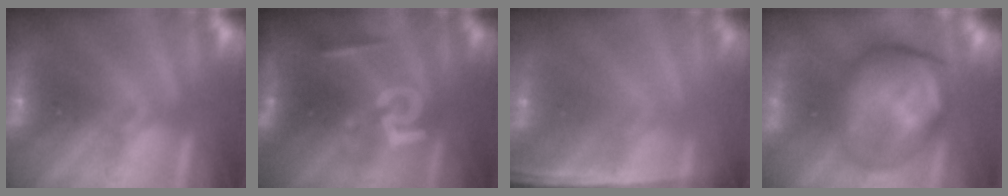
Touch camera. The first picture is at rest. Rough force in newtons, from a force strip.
{"total": 2.5}
{"total": 1.3}
{"total": 7.7}